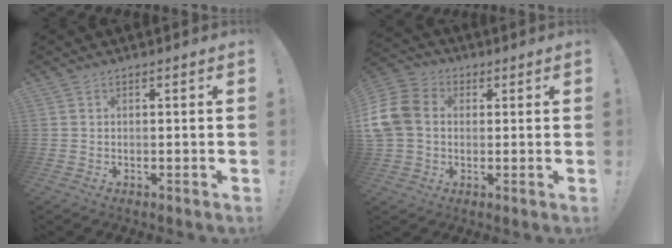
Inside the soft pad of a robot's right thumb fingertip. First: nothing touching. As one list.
[{"total": 13.7, "force": [1.2, 10.6, 8.6], "torque": [-0.181, 0.010, 0.025]}]